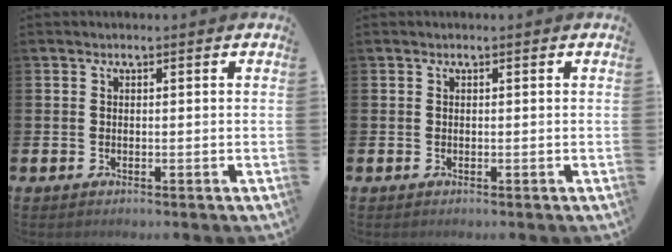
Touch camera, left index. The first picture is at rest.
{"total": 0.0}